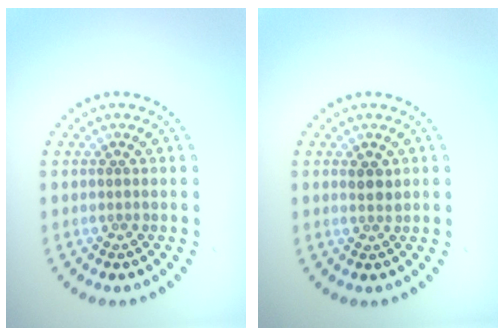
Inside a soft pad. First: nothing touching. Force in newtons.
{"total": 1.3, "press": 1.2, "slide": 0.5}